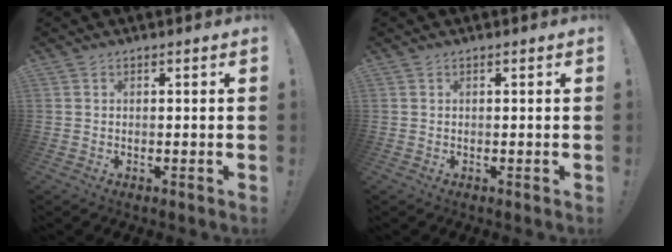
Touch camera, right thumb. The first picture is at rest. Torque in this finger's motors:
{"motor_torque": [0.00, 0.00, 0.08, 0.08, 0.00]}